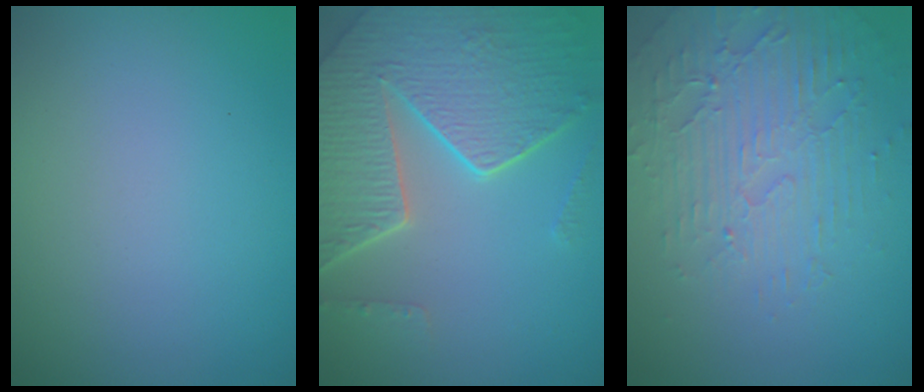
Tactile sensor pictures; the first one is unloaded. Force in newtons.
{"total": 7.9, "press": 5.7, "slide": 5.4}
{"total": 5.3, "press": 3.4, "slide": 4.0}